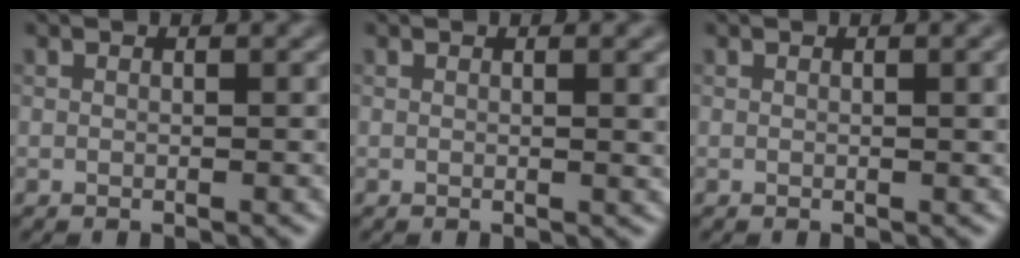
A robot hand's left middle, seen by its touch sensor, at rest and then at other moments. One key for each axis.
{"total": 2.0, "fx": 0.5, "fy": 0.6, "fz": 1.8, "tx": -0.016, "ty": 0.003, "tz": 0.005}
{"total": 1.9, "fx": 0.5, "fy": 0.5, "fz": 1.8, "tx": -0.019, "ty": 0.004, "tz": 0.004}